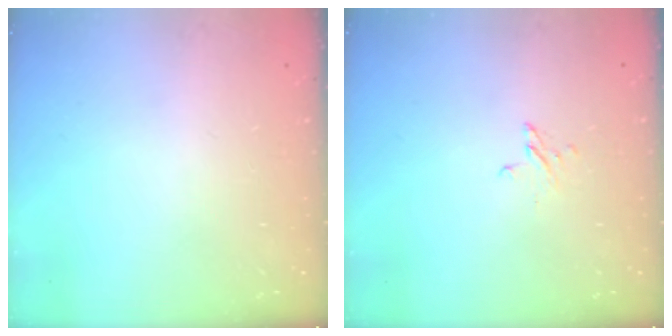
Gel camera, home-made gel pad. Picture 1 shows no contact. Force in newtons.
{"total": 2.4, "press": 2.4, "slide": 0.2}